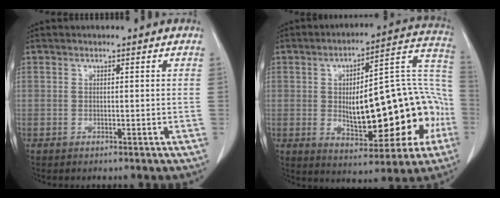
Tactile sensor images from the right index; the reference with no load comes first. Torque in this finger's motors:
{"motor_torque": [1.95, -0.18, 0.48, 0.21]}